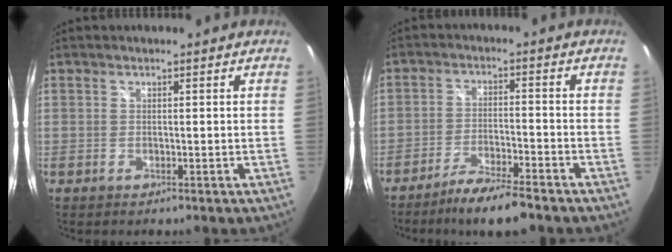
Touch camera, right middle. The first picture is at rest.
{"total": 8.6, "force": [-7.1, 0.8, 4.8], "torque": [-0.101, -0.007, -0.120]}